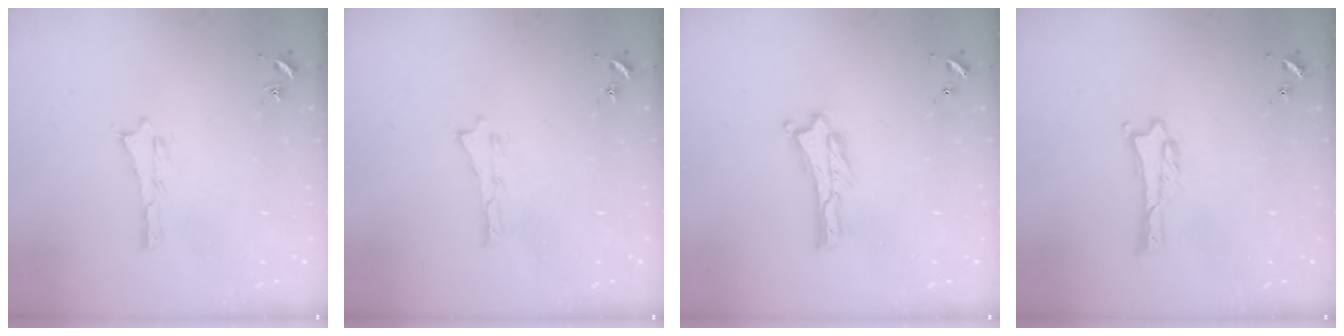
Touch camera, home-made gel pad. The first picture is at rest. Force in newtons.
{"total": 0.0}
{"total": 0.0}
{"total": 0.6, "press": 0.6, "slide": 0.1}